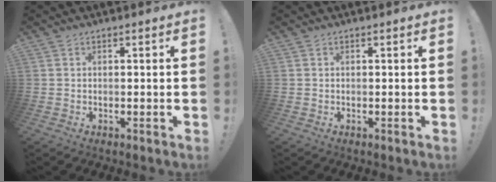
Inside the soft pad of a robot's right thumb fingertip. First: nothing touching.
{"total": 0.0}